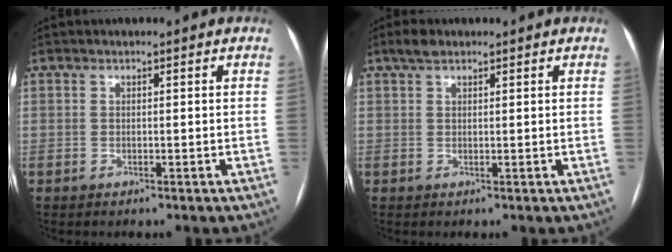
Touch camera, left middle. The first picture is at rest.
{"total": 2.2, "force": [1.6, 0.9, 1.2], "torque": [-0.026, 0.014, 0.030]}